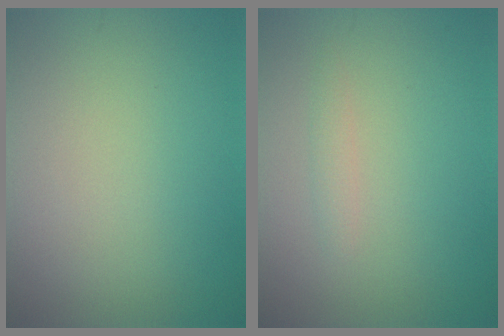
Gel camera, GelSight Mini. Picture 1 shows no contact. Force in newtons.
{"total": 0.9, "press": 0.9, "slide": 0.1}